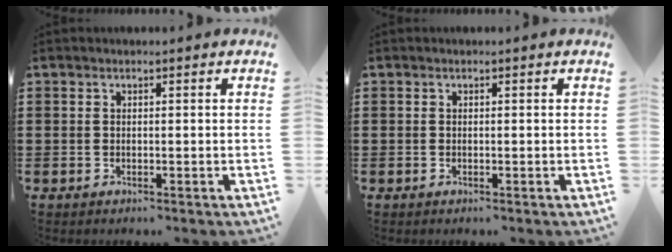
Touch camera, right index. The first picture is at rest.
{"total": 0.0}